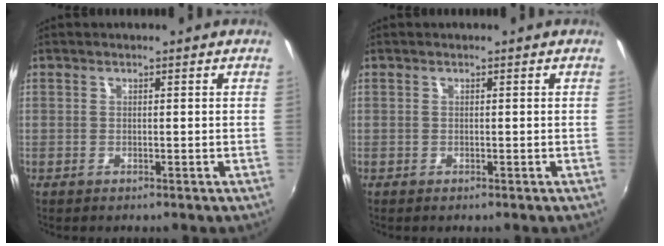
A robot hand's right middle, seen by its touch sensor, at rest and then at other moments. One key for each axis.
{"total": 0.0}